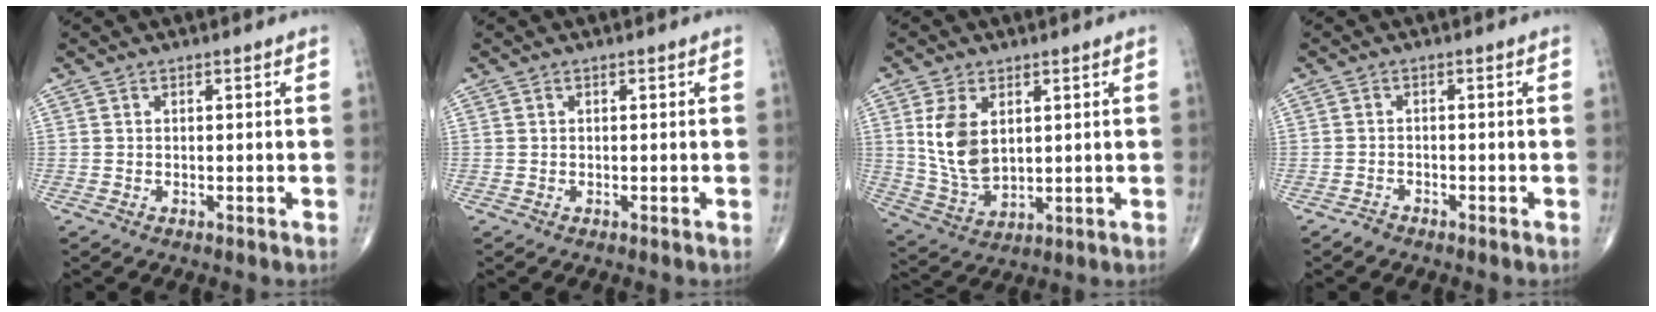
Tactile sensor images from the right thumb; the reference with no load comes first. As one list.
[{"total": 0.0}, {"total": 9.8, "force": [2.5, 5.9, 7.4], "torque": [-0.133, -0.015, 0.064]}, {"total": 1.4, "force": [-1.2, 0.5, 0.2], "torque": [-0.008, 0.002, -0.025]}]